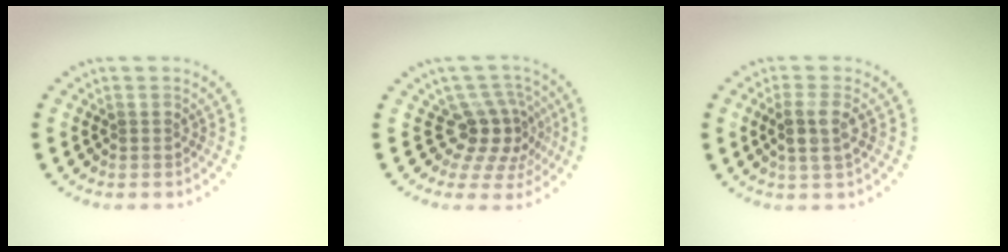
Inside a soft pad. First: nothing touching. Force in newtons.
{"total": 4.0, "press": 2.8, "slide": 2.7}
{"total": 2.2, "press": 2.1, "slide": 0.8}